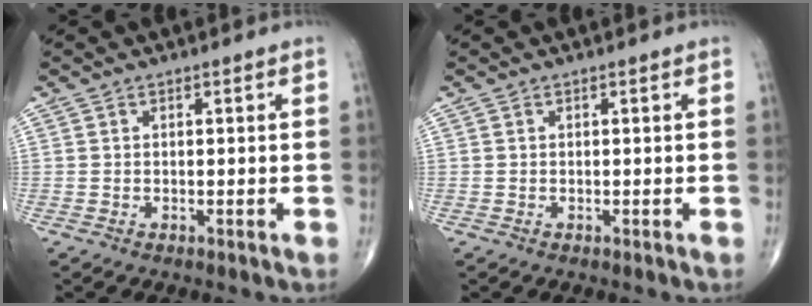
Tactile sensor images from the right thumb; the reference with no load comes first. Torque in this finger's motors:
{"motor_torque": [0.00, 0.00, 0.00, 0.00, 0.00]}